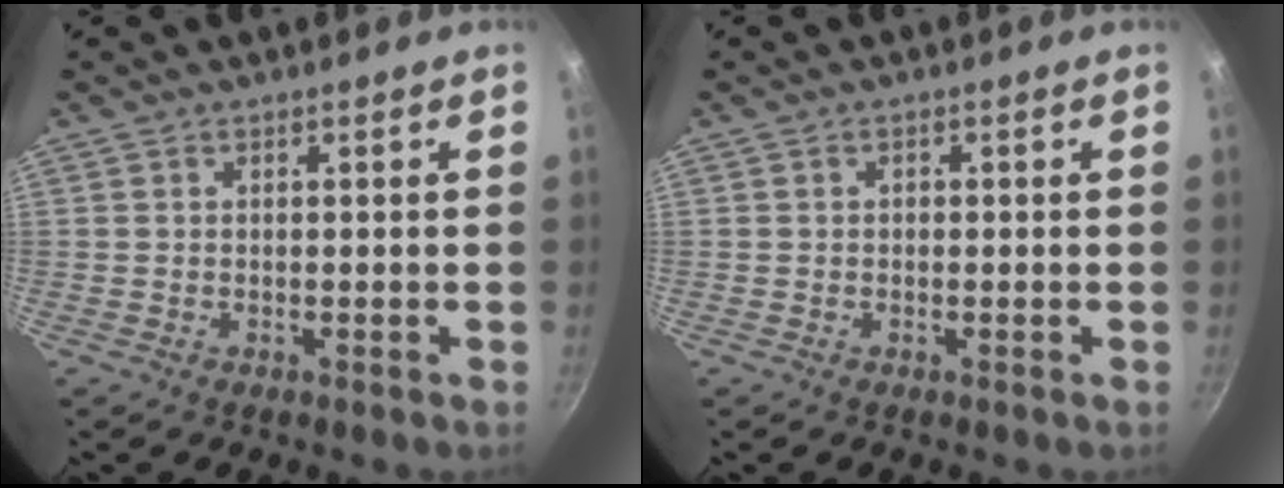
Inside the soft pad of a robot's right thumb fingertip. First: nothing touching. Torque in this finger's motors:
{"motor_torque": [-0.41, 0.18, -0.07, 0.14, -0.02]}